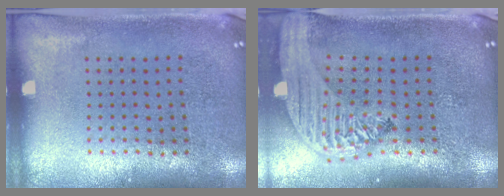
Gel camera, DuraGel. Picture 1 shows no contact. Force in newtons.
{"total": 2.8, "press": 2.3, "slide": 1.7}